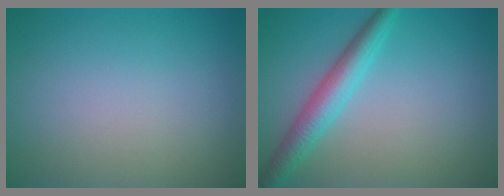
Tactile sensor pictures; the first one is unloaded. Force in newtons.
{"total": 3.8, "press": 3.8, "slide": 0.1}